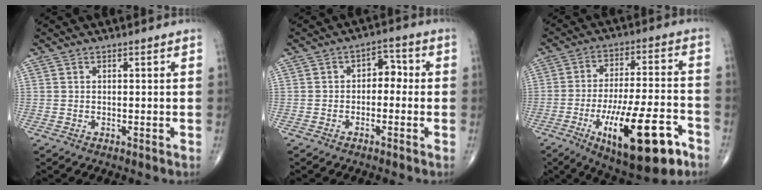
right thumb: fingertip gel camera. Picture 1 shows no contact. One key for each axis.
{"total": 4.2, "fx": -0.7, "fy": 2.8, "fz": 3.1, "tx": -0.021, "ty": 0.031, "tz": -0.021}
{"total": 20.4, "fx": -9.1, "fy": 6.4, "fz": 17.0, "tx": -0.276, "ty": 0.032, "tz": -0.136}